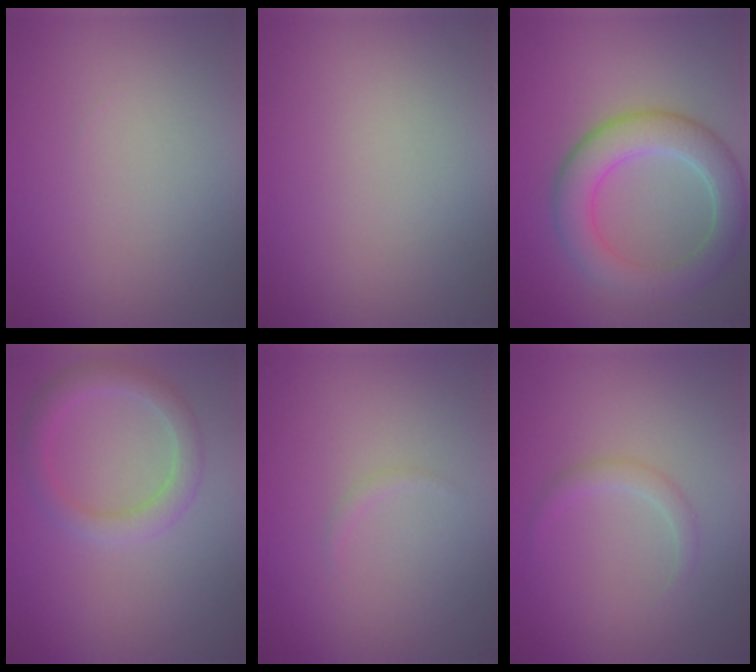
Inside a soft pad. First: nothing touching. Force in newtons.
{"total": 0.0}
{"total": 5.8, "press": 5.8, "slide": 0.5}
{"total": 2.9, "press": 2.9, "slide": 0.1}
{"total": 0.5, "press": 0.5, "slide": 0.1}
{"total": 1.2, "press": 1.2, "slide": 0.0}